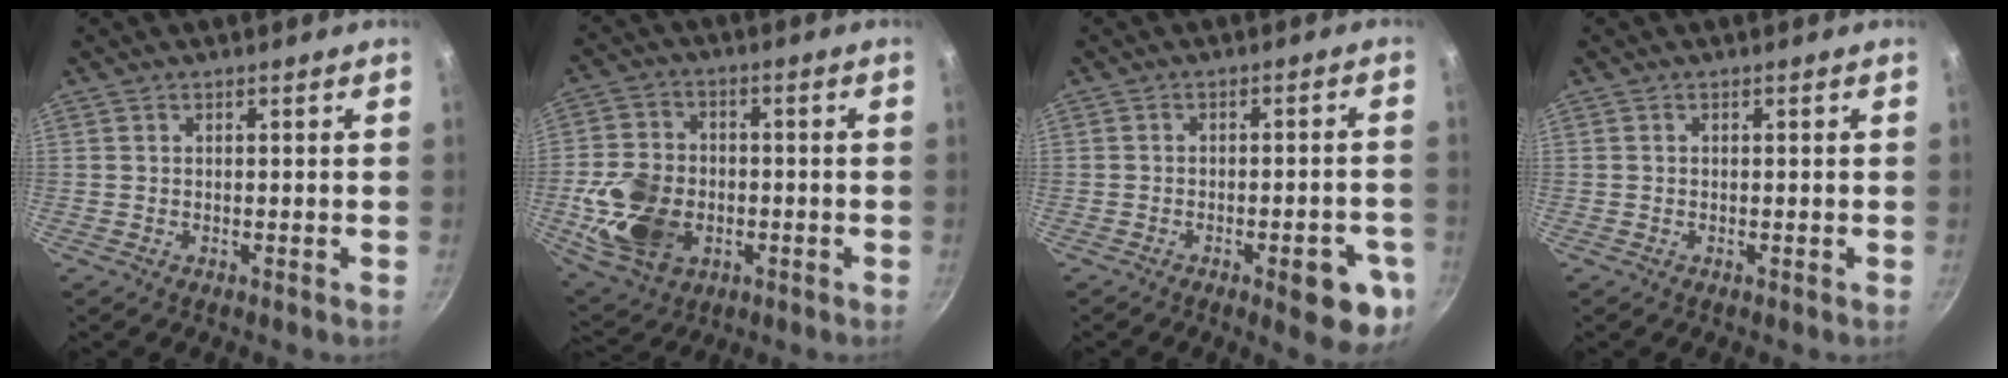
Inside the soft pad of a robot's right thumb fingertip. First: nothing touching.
{"total": 14.8, "force": [-3.0, 10.8, 9.7], "torque": [-0.172, 0.009, -0.046]}
{"total": 10.3, "force": [-4.1, 3.4, 8.7], "torque": [-0.077, 0.018, -0.045]}
{"total": 0.0}